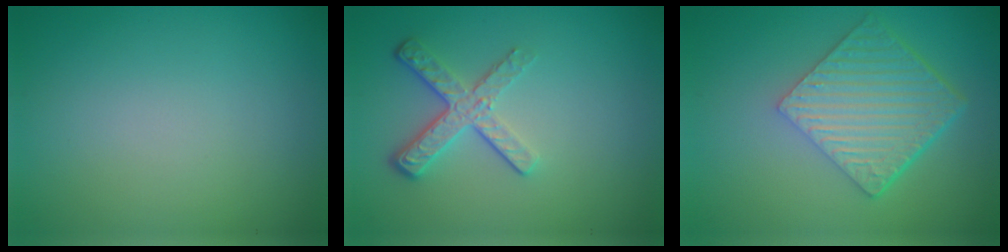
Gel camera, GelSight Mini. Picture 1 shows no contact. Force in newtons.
{"total": 3.7, "press": 2.7, "slide": 2.4}
{"total": 6.4, "press": 4.3, "slide": 4.8}